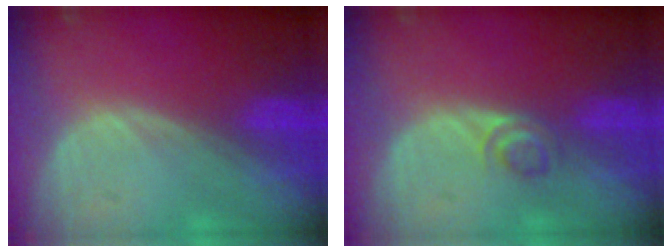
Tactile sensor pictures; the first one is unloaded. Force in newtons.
{"total": 2.3, "press": 2.1, "slide": 1.0}